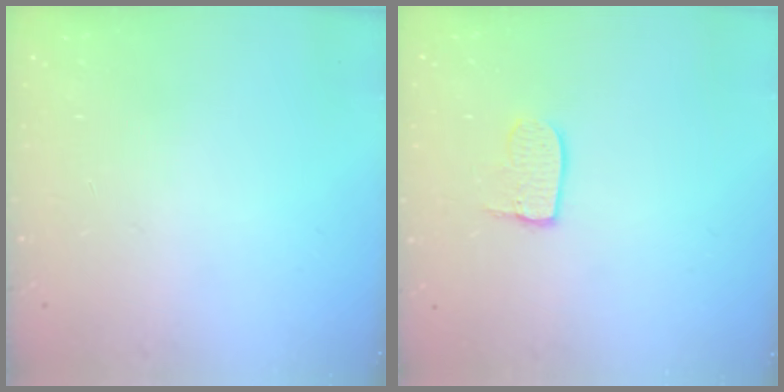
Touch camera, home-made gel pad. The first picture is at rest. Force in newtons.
{"total": 5.9, "press": 5.9, "slide": 0.2}